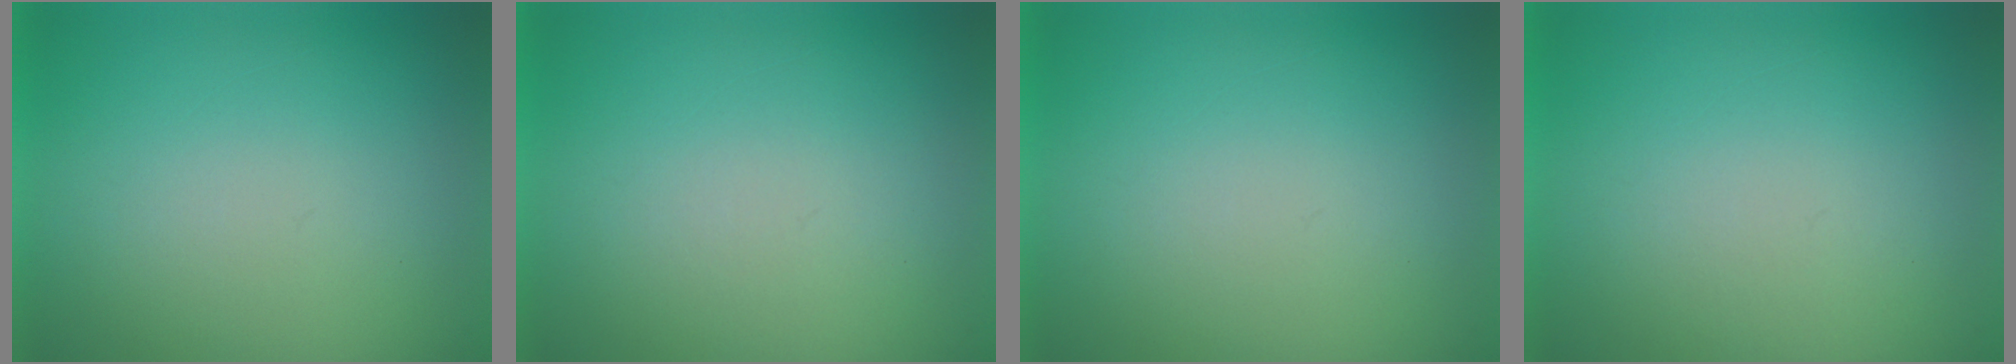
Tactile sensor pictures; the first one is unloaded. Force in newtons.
{"total": 1.1}
{"total": 0.0}
{"total": 1.0}